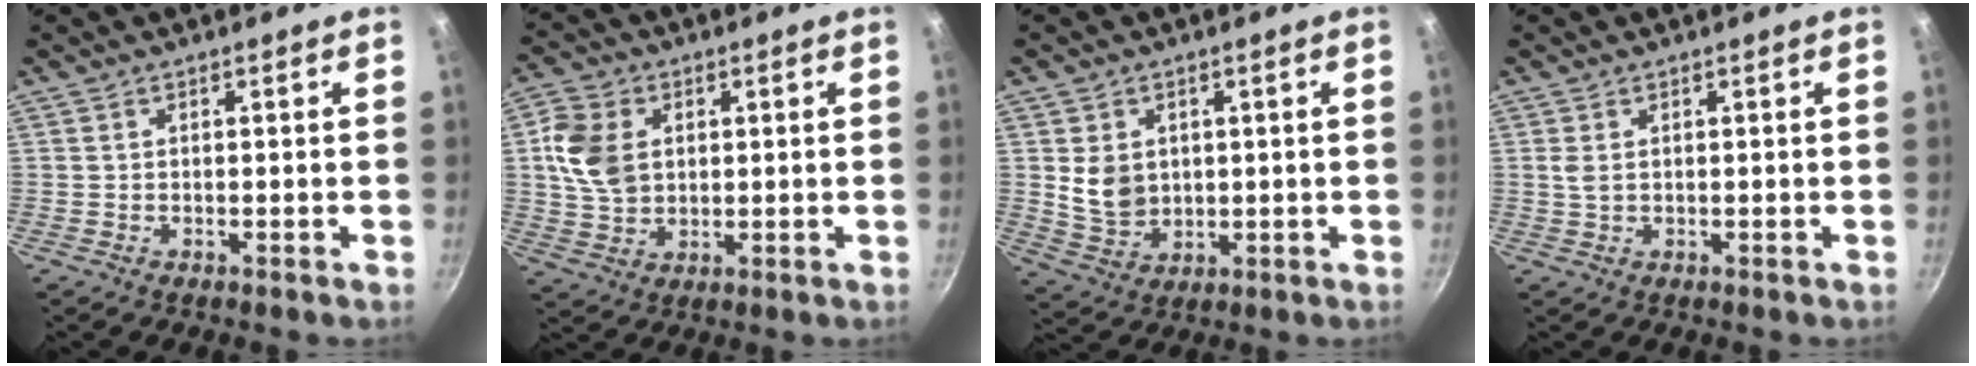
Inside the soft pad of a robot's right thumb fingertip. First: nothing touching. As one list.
[{"total": 9.9, "force": [2.0, 7.4, 6.3], "torque": [-0.101, -0.004, 0.035]}, {"total": 7.0, "force": [1.2, 5.5, 4.1], "torque": [-0.059, -0.014, 0.035]}, {"total": 1.7, "force": [0.5, 1.0, 1.3], "torque": [-0.027, 0.000, 0.011]}]